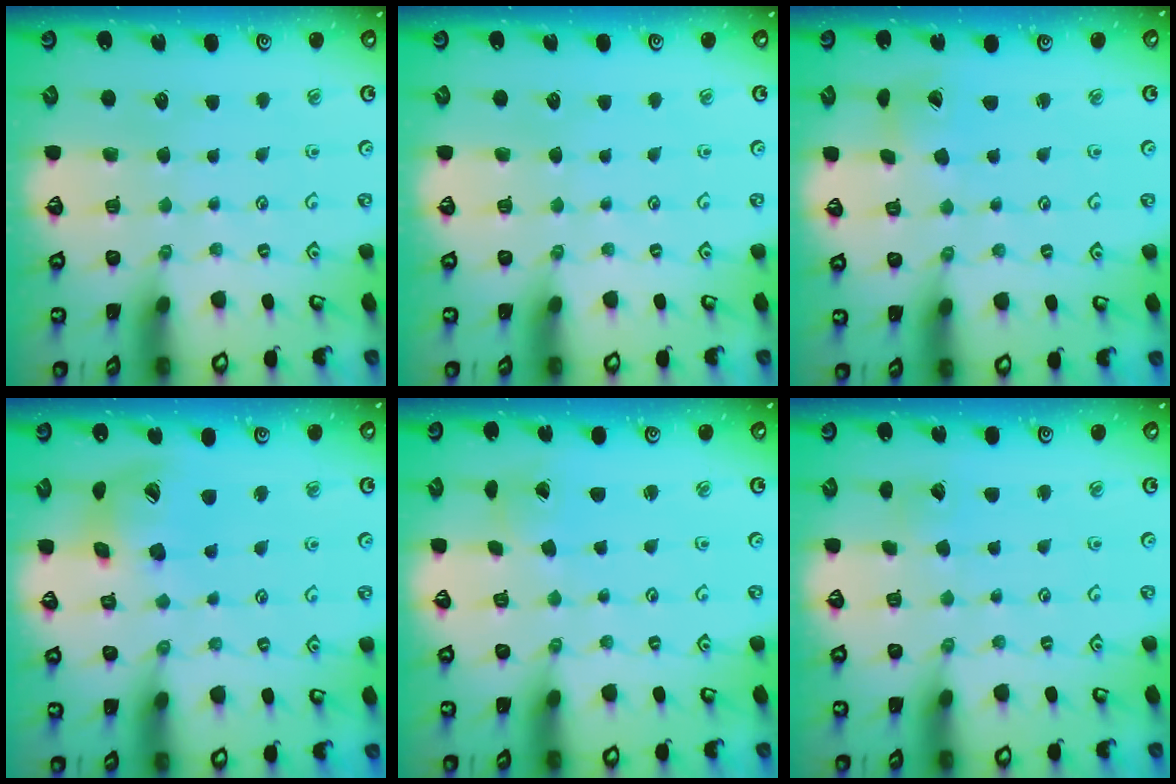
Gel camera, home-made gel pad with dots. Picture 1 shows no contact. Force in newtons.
{"total": 0.0}
{"total": 2.9, "press": 2.8, "slide": 0.4}
{"total": 15.5, "press": 15.3, "slide": 2.4}
{"total": 1.2, "press": 1.2, "slide": 0.1}
{"total": 2.8, "press": 2.8, "slide": 0.2}